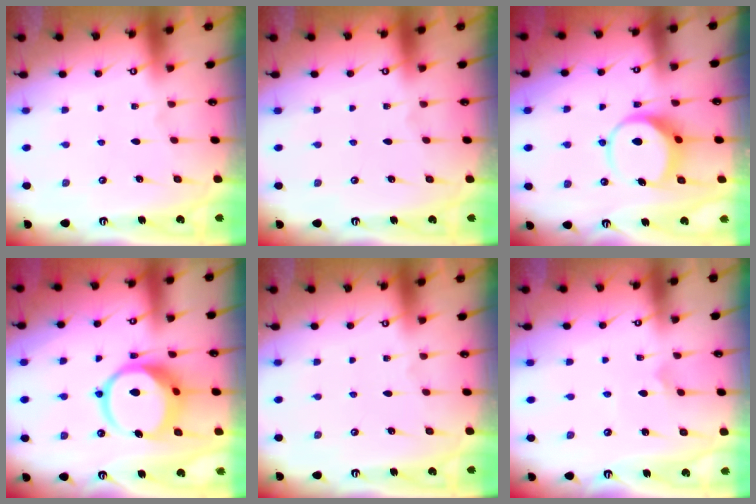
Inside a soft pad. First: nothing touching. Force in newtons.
{"total": 0.0}
{"total": 7.4, "press": 7.4, "slide": 1.0}
{"total": 12.6, "press": 12.6, "slide": 1.5}
{"total": 0.0}
{"total": 2.3, "press": 2.3, "slide": 0.2}